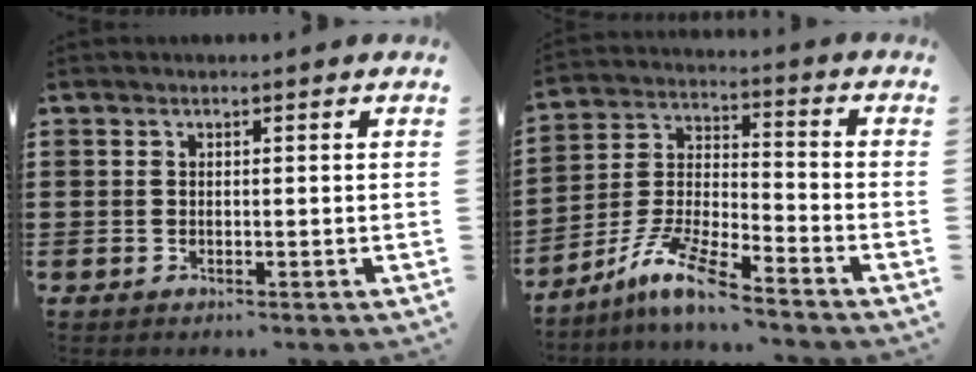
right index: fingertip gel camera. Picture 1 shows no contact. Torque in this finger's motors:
{"motor_torque": [-1.02, 1.12, 0.52, 0.15]}